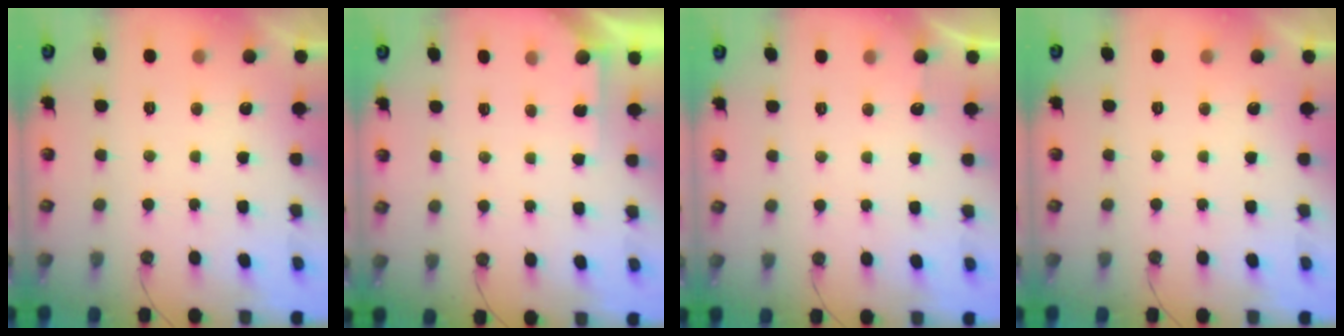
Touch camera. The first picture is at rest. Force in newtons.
{"total": 2.8, "press": 2.8, "slide": 0.2}
{"total": 2.3, "press": 2.3, "slide": 0.3}
{"total": 0.0}